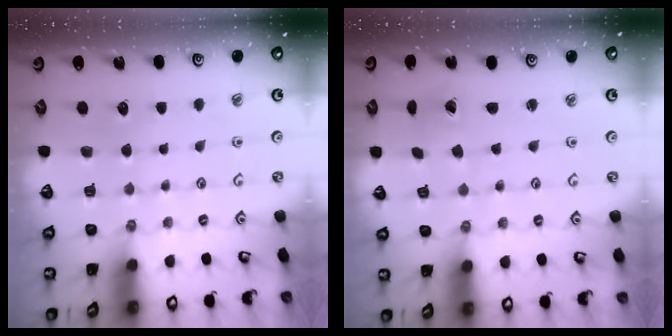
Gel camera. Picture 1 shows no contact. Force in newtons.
{"total": 0.7, "press": 0.7, "slide": 0.1}